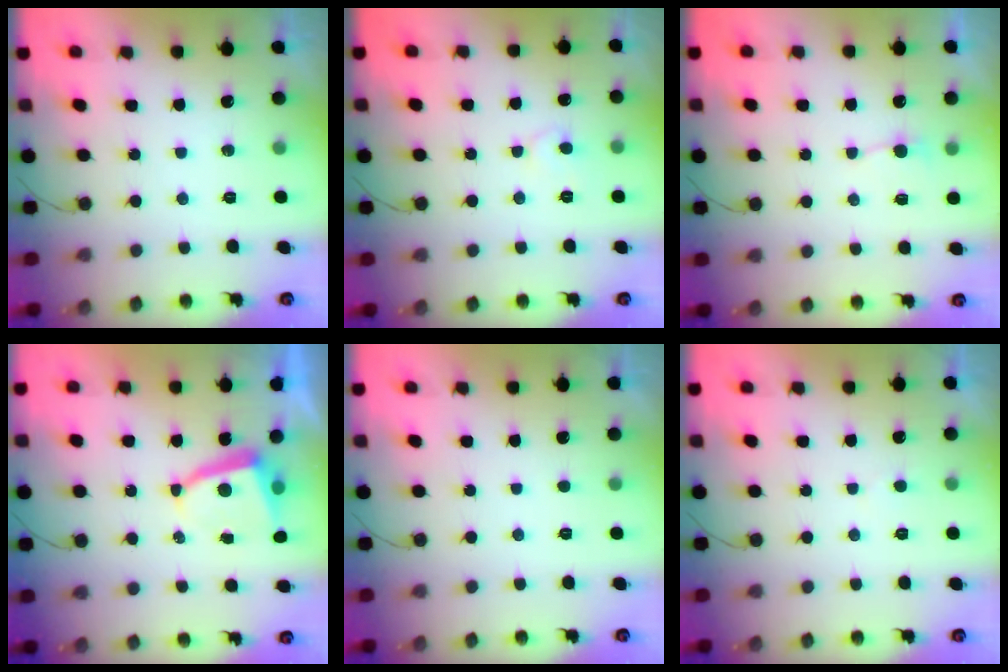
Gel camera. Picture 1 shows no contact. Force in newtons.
{"total": 4.7, "press": 4.7, "slide": 0.6}
{"total": 2.7, "press": 2.7, "slide": 0.3}
{"total": 6.2, "press": 6.1, "slide": 0.7}
{"total": 1.7, "press": 1.7, "slide": 0.2}
{"total": 1.9, "press": 1.9, "slide": 0.3}